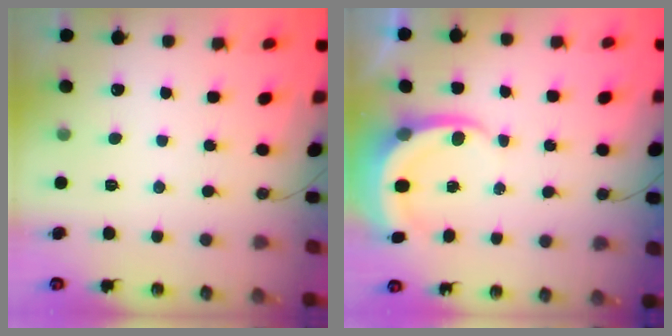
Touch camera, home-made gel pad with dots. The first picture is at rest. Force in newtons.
{"total": 5.7, "press": 5.6, "slide": 0.7}